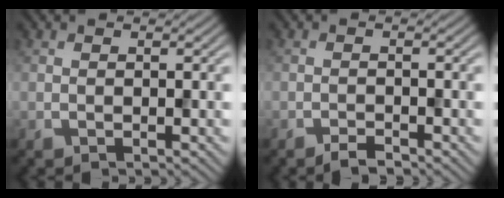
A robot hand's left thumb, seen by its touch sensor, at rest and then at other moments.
{"total": 1.5, "force": [-1.3, 0.2, 0.7], "torque": [-0.010, 0.002, -0.026]}